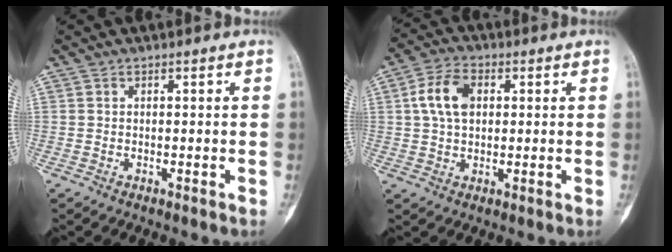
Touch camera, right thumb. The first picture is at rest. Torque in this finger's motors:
{"motor_torque": [1.03, 0.85, 0.83, 0.17, 0.01]}